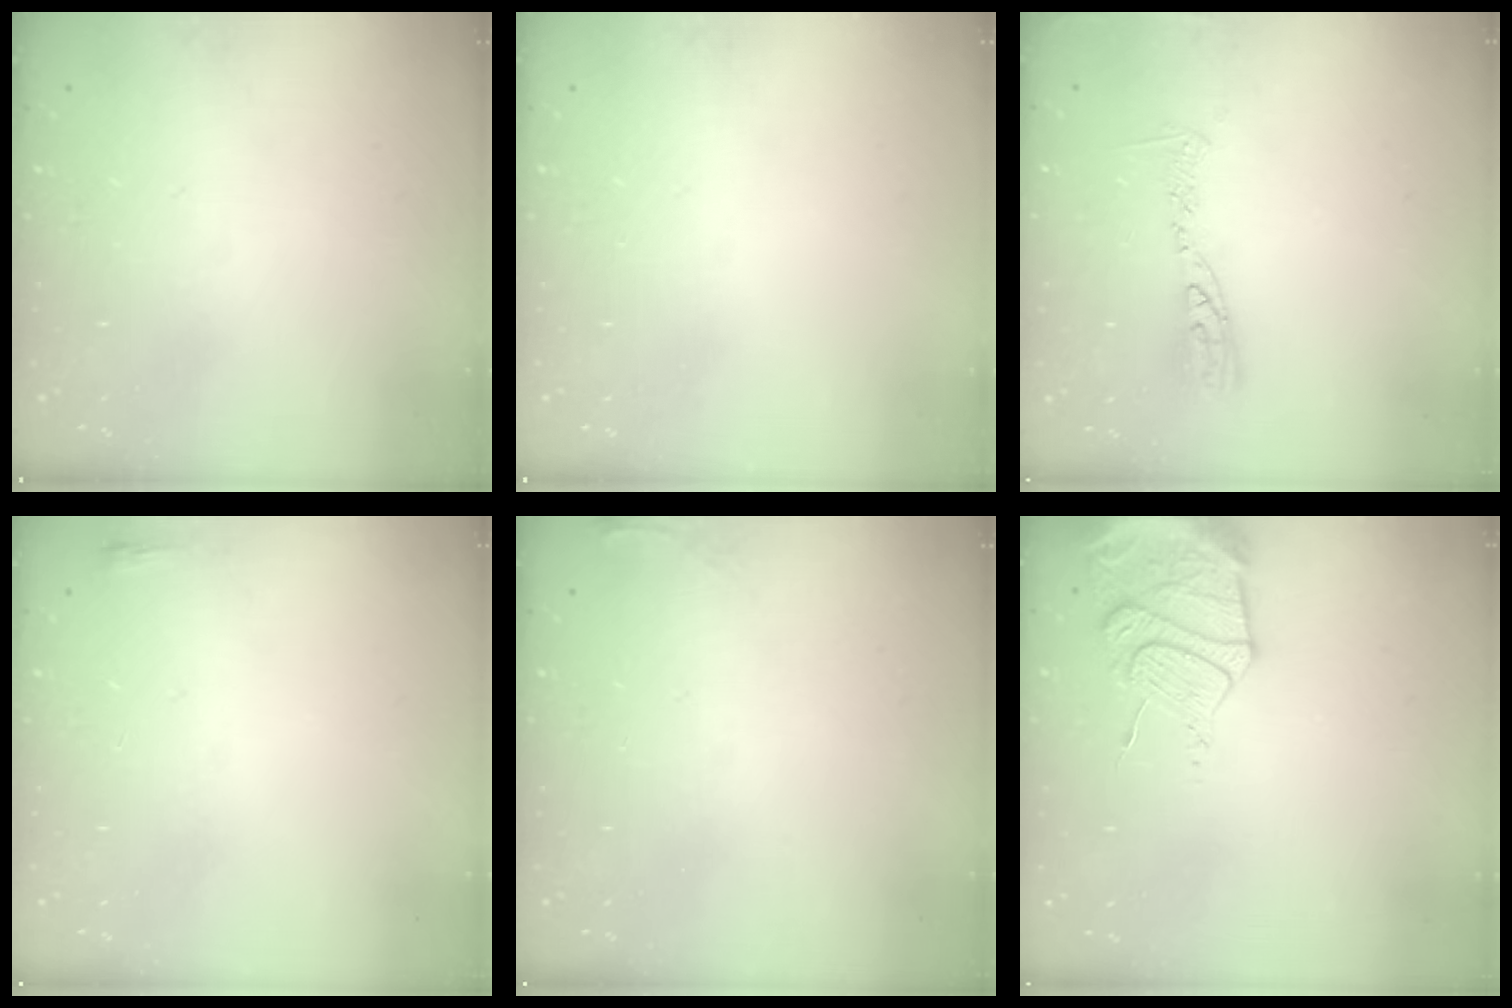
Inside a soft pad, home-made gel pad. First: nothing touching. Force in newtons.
{"total": 0.0}
{"total": 8.8, "press": 8.8, "slide": 0.9}
{"total": 2.0, "press": 2.0, "slide": 0.5}
{"total": 4.0, "press": 3.9, "slide": 0.6}
{"total": 13.5, "press": 13.4, "slide": 1.0}